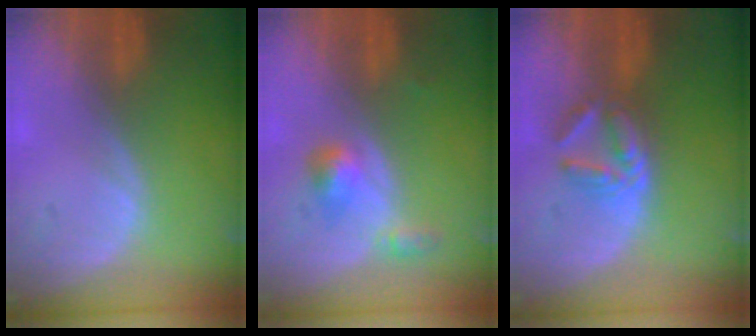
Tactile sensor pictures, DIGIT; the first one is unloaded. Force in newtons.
{"total": 3.9, "press": 3.7, "slide": 1.4}
{"total": 6.0, "press": 5.3, "slide": 2.8}